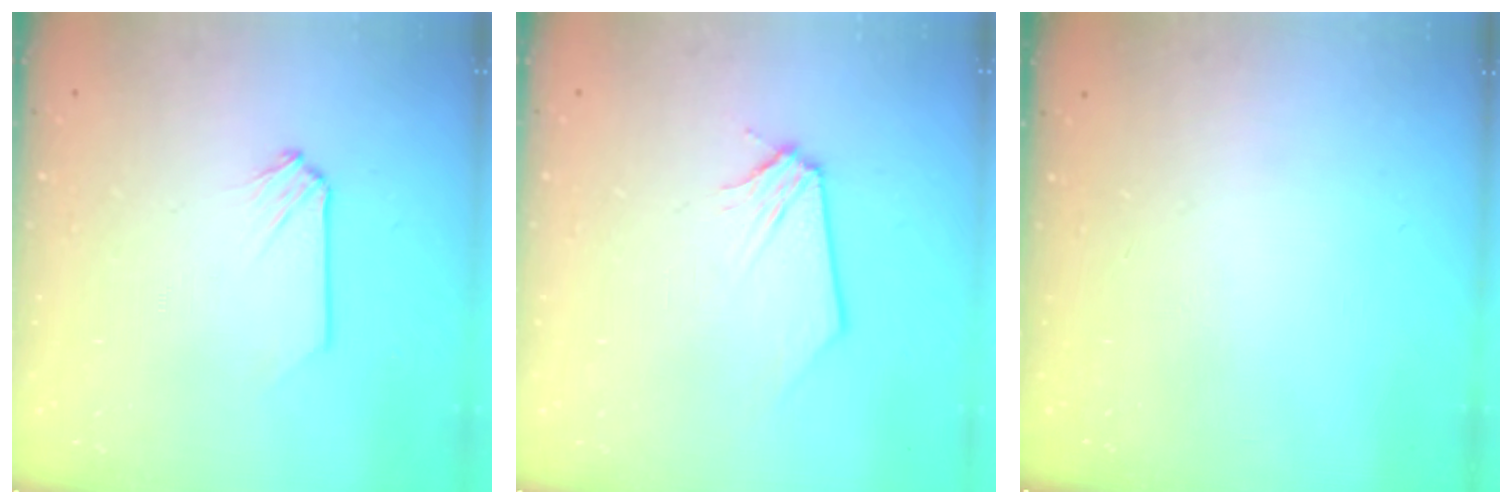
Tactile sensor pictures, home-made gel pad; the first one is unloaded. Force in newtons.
{"total": 0.0}
{"total": 0.0}